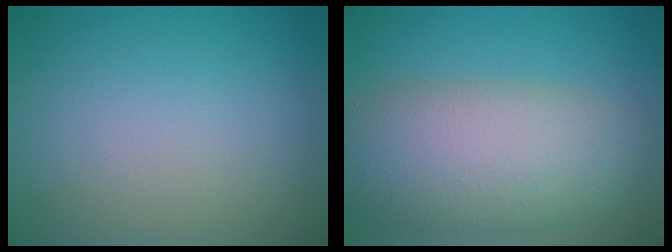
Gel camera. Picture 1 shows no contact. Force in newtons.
{"total": 9.2, "press": 9.2, "slide": 0.5}